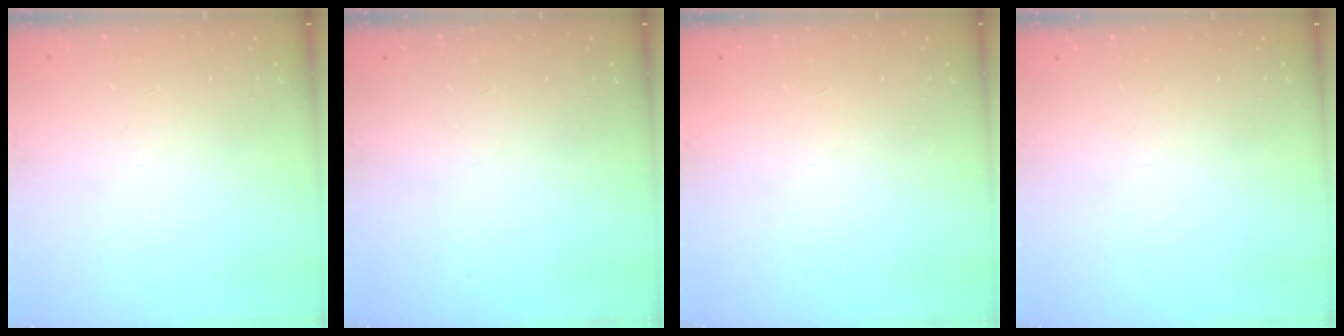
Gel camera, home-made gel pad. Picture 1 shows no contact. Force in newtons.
{"total": 0.0}
{"total": 1.5, "press": 1.5, "slide": 0.1}
{"total": 0.0}